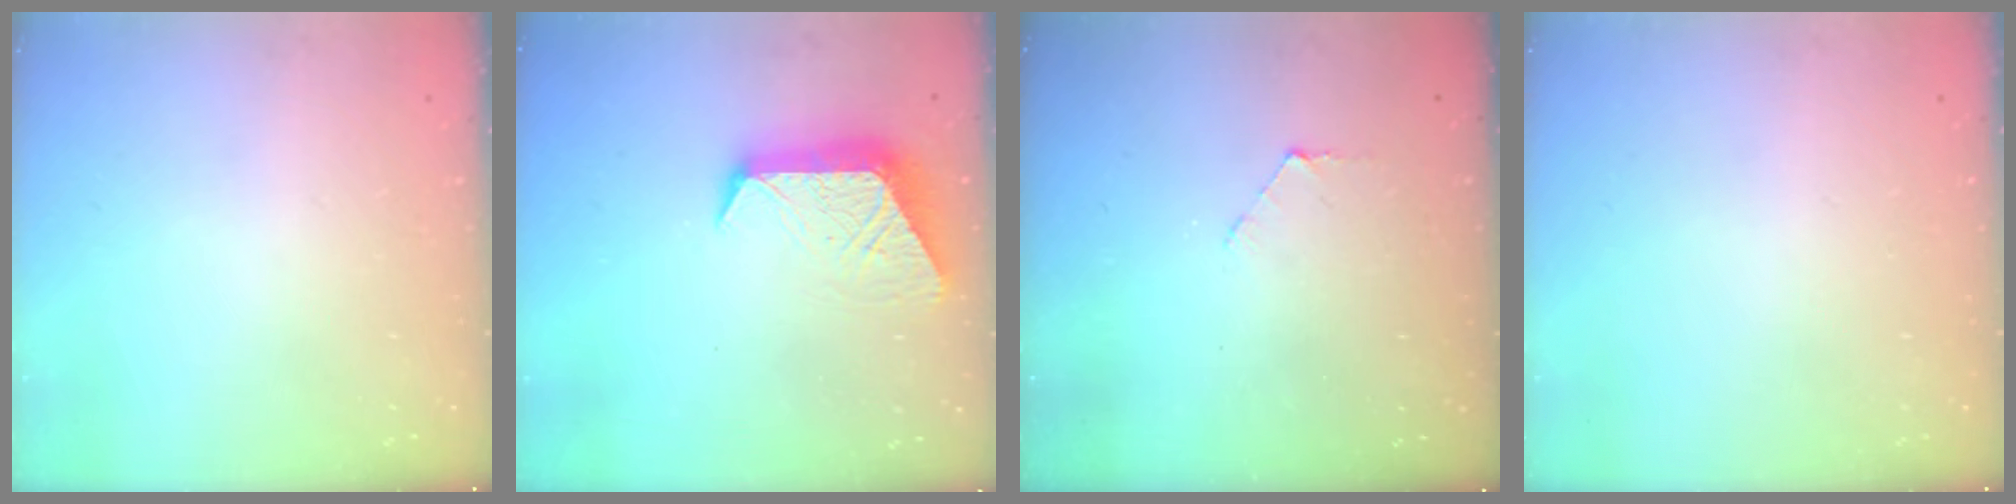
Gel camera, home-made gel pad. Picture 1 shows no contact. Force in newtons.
{"total": 10.8, "press": 10.8, "slide": 1.0}
{"total": 3.5, "press": 3.5, "slide": 0.4}
{"total": 0.0}